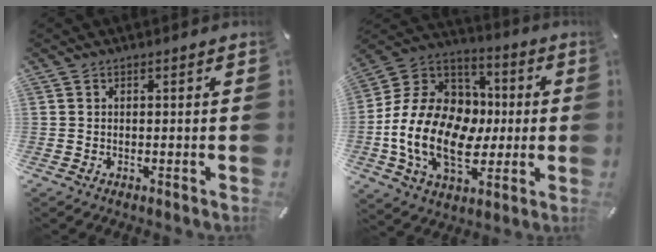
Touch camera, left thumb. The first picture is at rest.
{"total": 20.8, "force": [-3.6, 15.1, 13.8], "torque": [-0.294, 0.010, -0.058]}